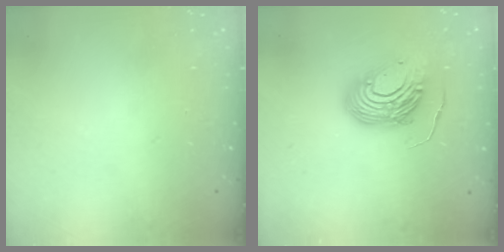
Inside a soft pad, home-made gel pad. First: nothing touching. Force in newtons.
{"total": 12.6, "press": 12.5, "slide": 1.1}